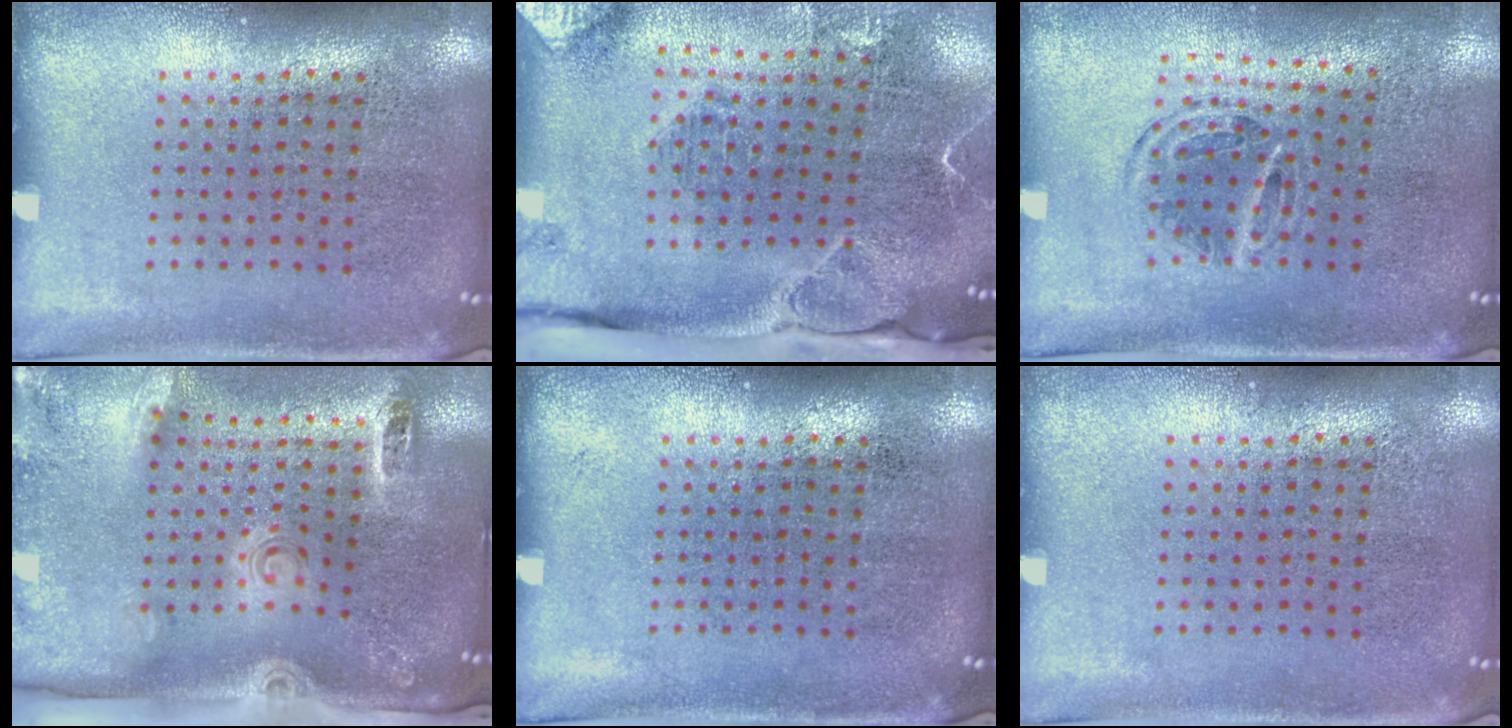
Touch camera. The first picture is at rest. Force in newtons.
{"total": 2.7, "press": 2.2, "slide": 1.6}
{"total": 1.0, "press": 1.0, "slide": 0.2}
{"total": 2.9, "press": 2.0, "slide": 2.1}
{"total": 0.0}
{"total": 0.0}